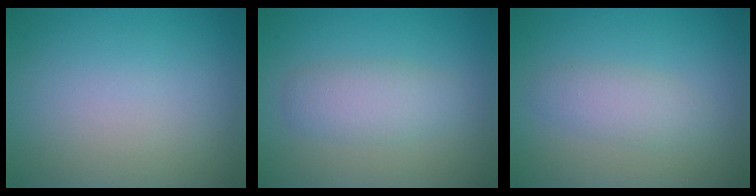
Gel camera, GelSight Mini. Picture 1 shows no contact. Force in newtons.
{"total": 2.8, "press": 2.8, "slide": 0.1}
{"total": 2.3, "press": 2.3, "slide": 0.1}